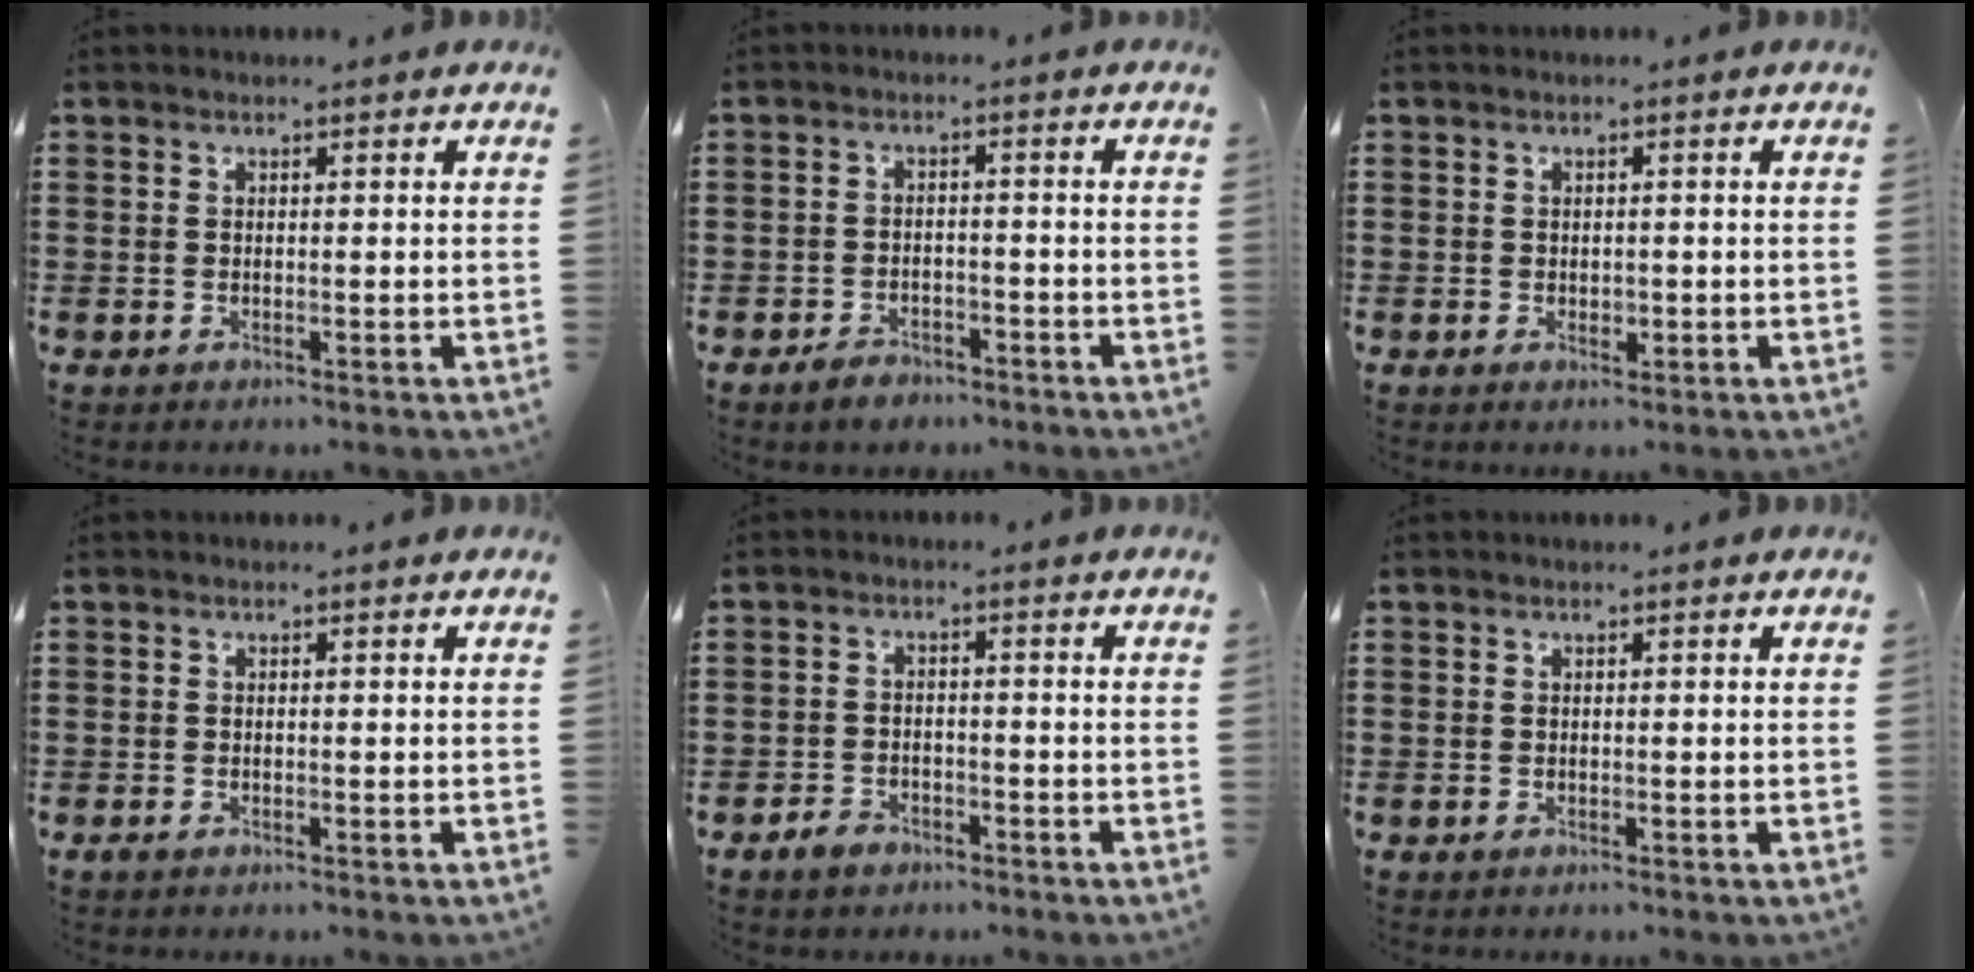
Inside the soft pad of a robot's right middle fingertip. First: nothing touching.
{"total": 2.5, "force": [-2.3, 0.9, 0.4], "torque": [-0.015, 0.003, -0.046]}
{"total": 1.0, "force": [-0.1, 0.6, 0.8], "torque": [-0.008, -0.003, -0.003]}
{"total": 0.0}
{"total": 2.4, "force": [-2.0, 1.2, 0.7], "torque": [-0.018, 0.003, -0.042]}
{"total": 0.0}